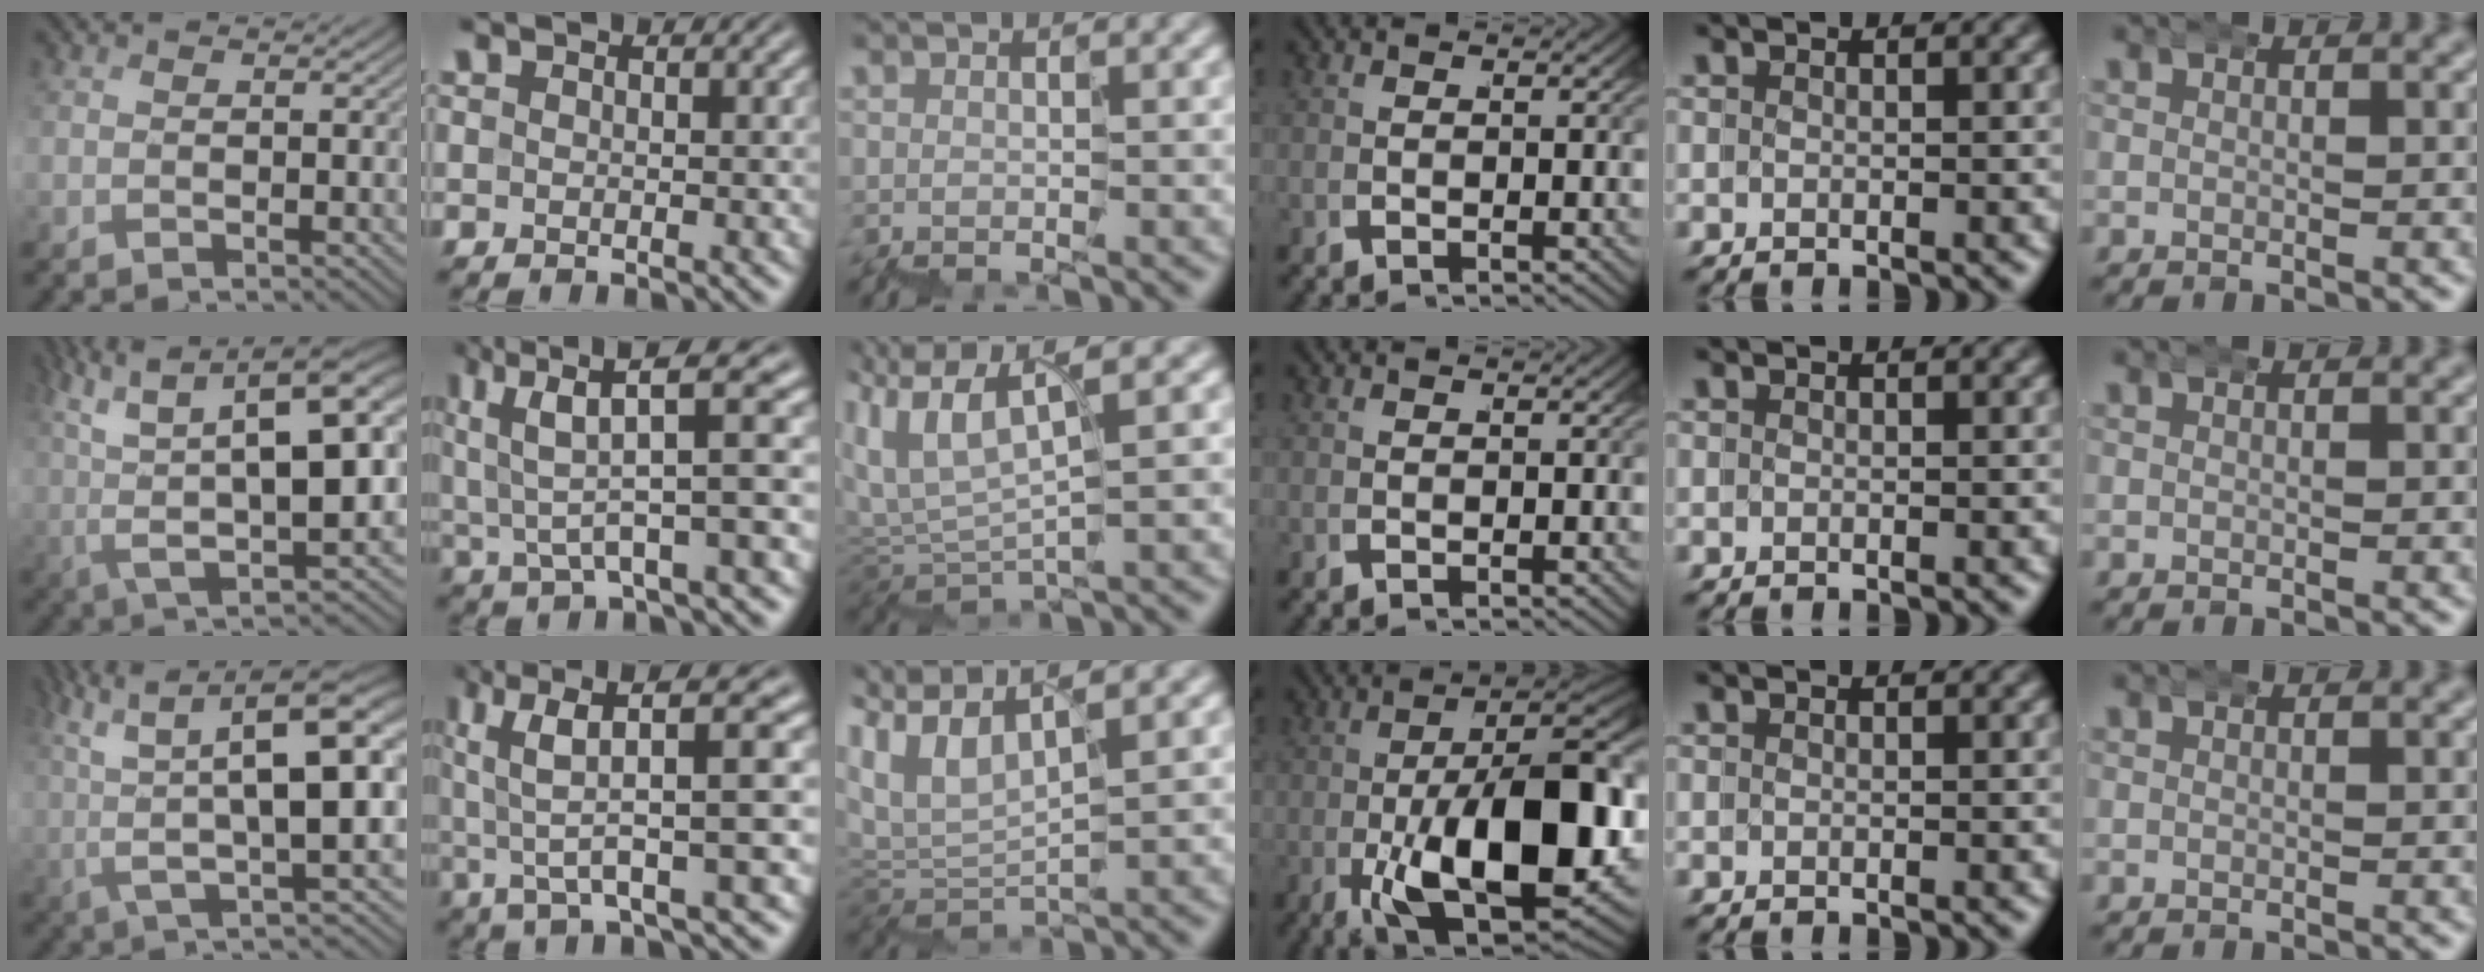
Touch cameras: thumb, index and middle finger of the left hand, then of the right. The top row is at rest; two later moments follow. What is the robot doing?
{"motion": "wrap", "object": "bubble wrap"}